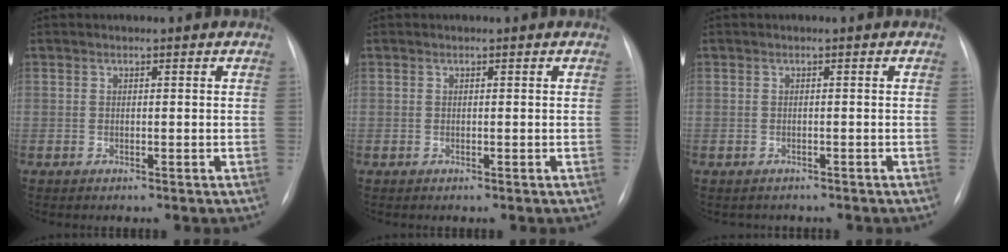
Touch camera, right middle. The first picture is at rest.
{"total": 0.0}
{"total": 1.4, "force": [-1.3, 0.6, 0.1], "torque": [-0.009, -0.003, -0.015]}